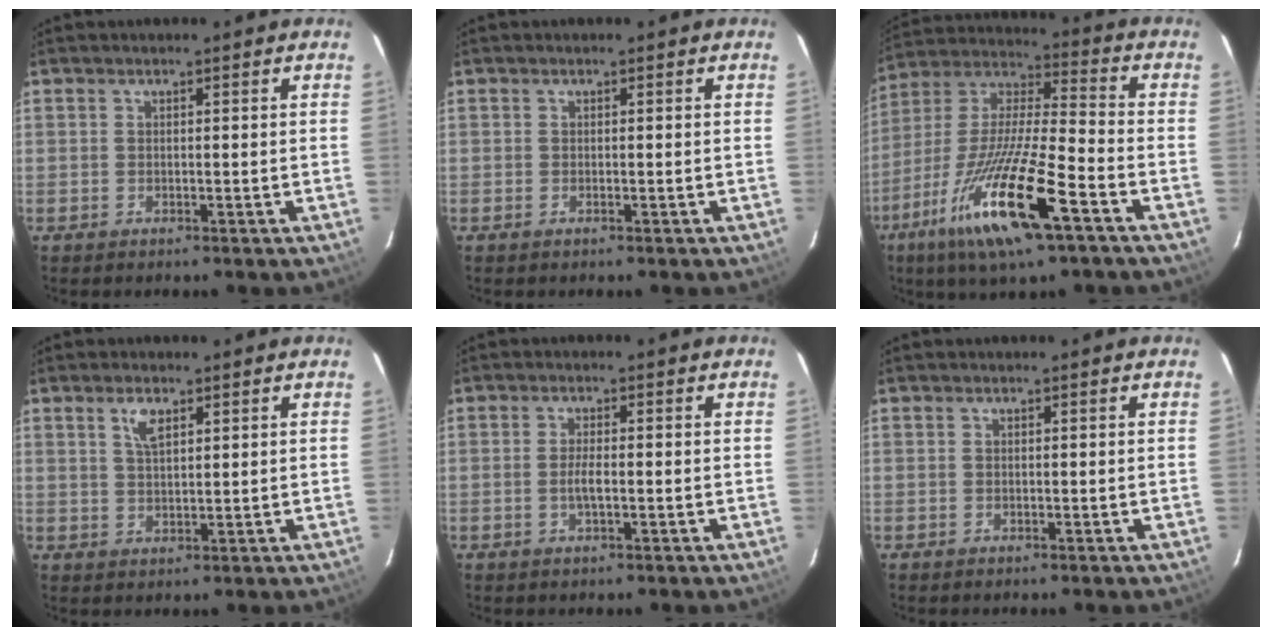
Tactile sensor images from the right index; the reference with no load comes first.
{"total": 0.0}
{"total": 21.2, "force": [-11.1, 3.6, 17.7], "torque": [-0.352, -0.044, -0.214]}
{"total": 3.5, "force": [1.9, 1.5, 2.6], "torque": [-0.048, 0.004, 0.037]}
{"total": 2.4, "force": [-0.6, 0.4, 2.3], "torque": [-0.045, -0.002, -0.012]}
{"total": 0.0}